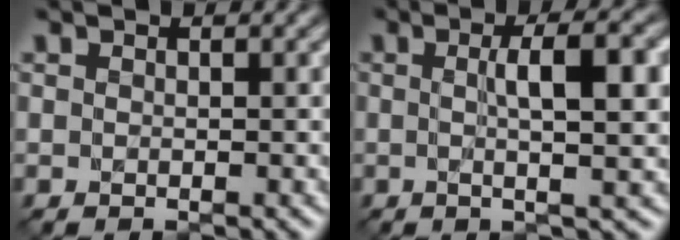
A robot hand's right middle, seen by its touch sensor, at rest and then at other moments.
{"total": 7.0, "force": [0.8, 1.8, 6.7], "torque": [-0.085, 0.012, 0.008]}